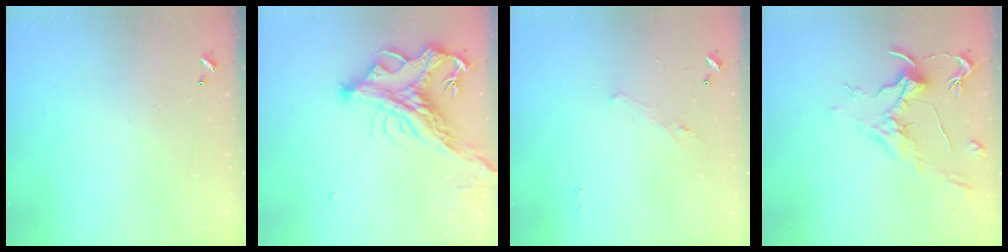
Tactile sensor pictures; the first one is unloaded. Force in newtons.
{"total": 6.6, "press": 6.3, "slide": 1.9}
{"total": 1.3, "press": 1.2, "slide": 0.6}
{"total": 2.1, "press": 2.0, "slide": 0.8}